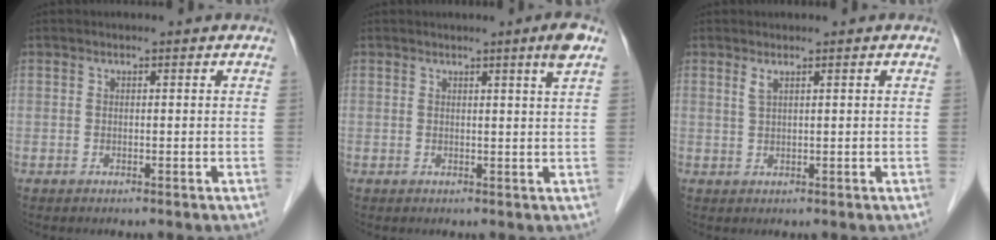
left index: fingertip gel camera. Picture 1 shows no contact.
{"total": 2.4, "force": [1.5, -0.7, 1.8], "torque": [-0.027, -0.010, 0.022]}
{"total": 1.3, "force": [0.9, 0.1, 1.0], "torque": [-0.025, -0.002, 0.020]}